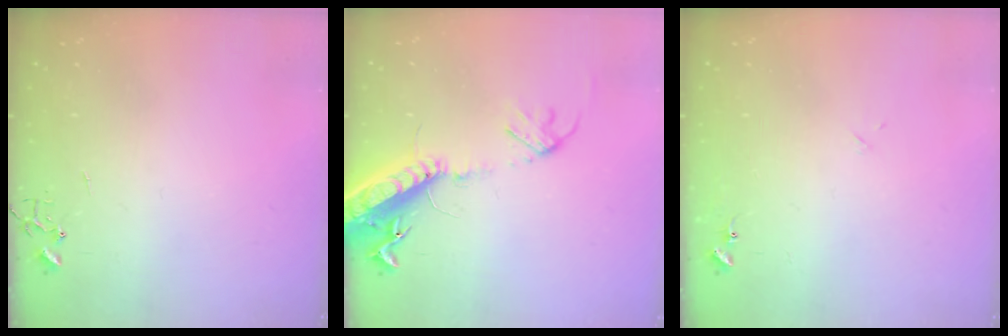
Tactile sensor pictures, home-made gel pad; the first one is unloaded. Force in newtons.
{"total": 17.4, "press": 16.9, "slide": 4.1}
{"total": 7.8, "press": 7.8, "slide": 0.6}